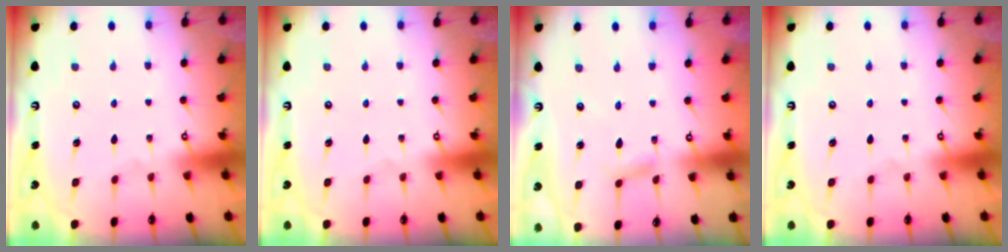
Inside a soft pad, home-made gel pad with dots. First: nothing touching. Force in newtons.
{"total": 0.0}
{"total": 2.7, "press": 2.7, "slide": 0.2}
{"total": 0.0}